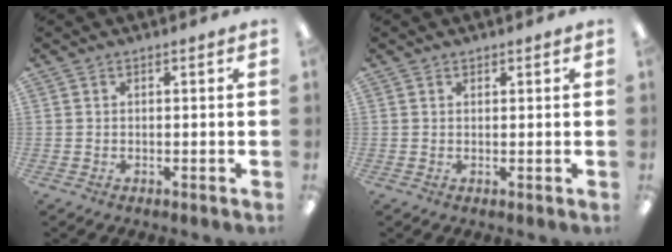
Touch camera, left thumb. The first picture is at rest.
{"total": 1.0, "force": [0.9, 0.5, 0.0], "torque": [-0.001, 0.000, 0.017]}